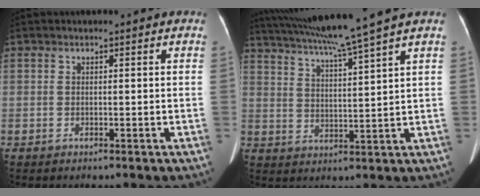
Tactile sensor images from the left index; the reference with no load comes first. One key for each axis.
{"total": 12.4, "fx": 10.3, "fy": -2.7, "fz": 6.3, "tx": -0.111, "ty": -0.004, "tz": 0.167}